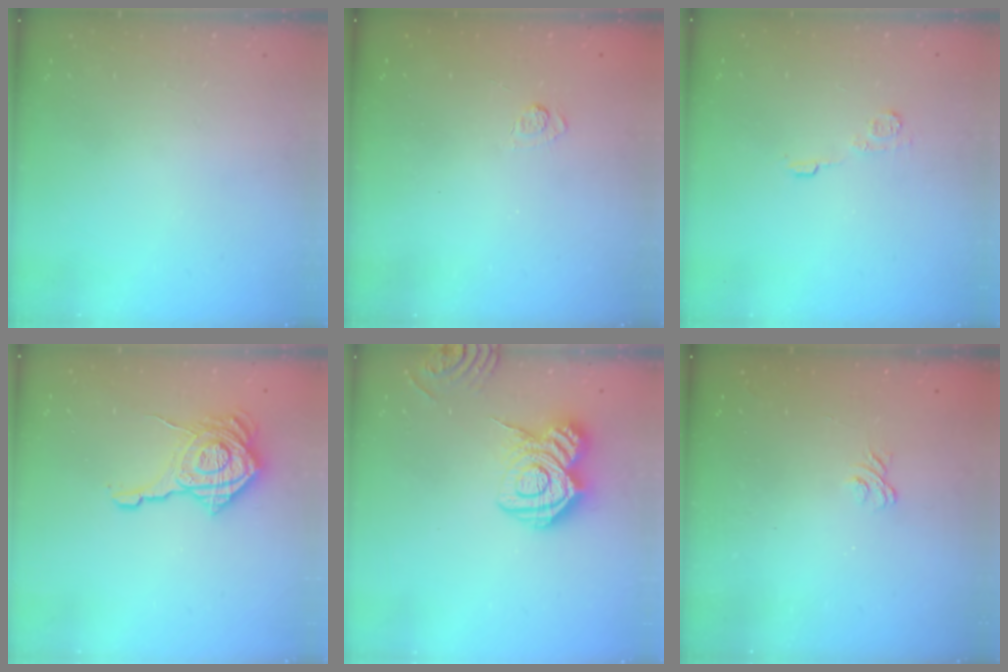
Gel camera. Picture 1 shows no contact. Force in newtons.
{"total": 2.2, "press": 1.8, "slide": 1.3}
{"total": 5.6, "press": 5.6, "slide": 0.7}
{"total": 17.6, "press": 17.5, "slide": 1.1}
{"total": 14.7, "press": 14.6, "slide": 1.0}
{"total": 1.9, "press": 1.5, "slide": 1.1}